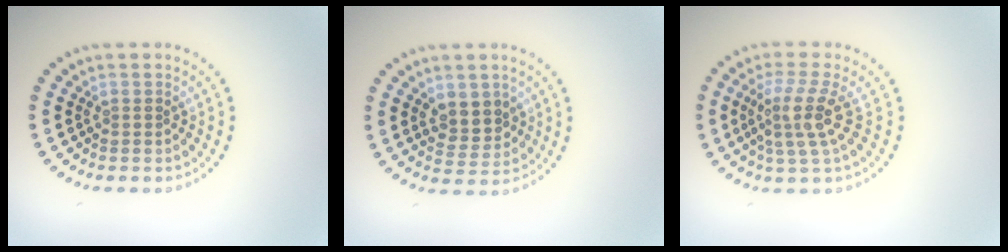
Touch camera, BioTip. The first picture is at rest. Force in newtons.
{"total": 3.0, "press": 2.8, "slide": 0.8}
{"total": 3.8, "press": 2.8, "slide": 2.5}